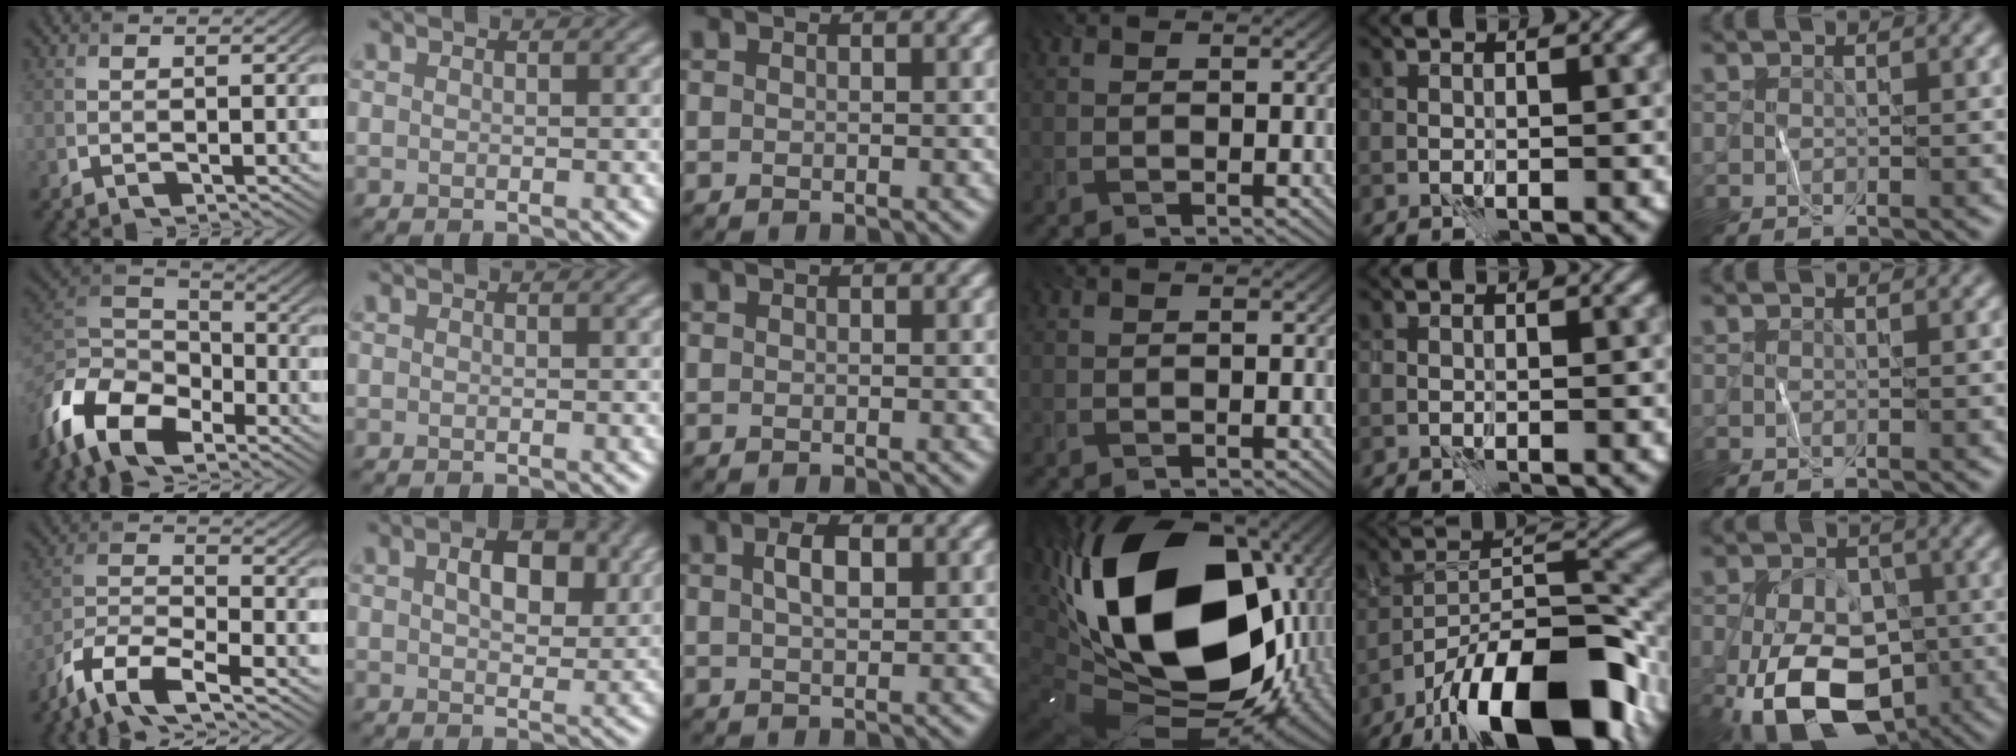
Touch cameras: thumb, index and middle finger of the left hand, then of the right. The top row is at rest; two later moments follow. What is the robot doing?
{"motion": "wipe", "object": "whiteboard"}